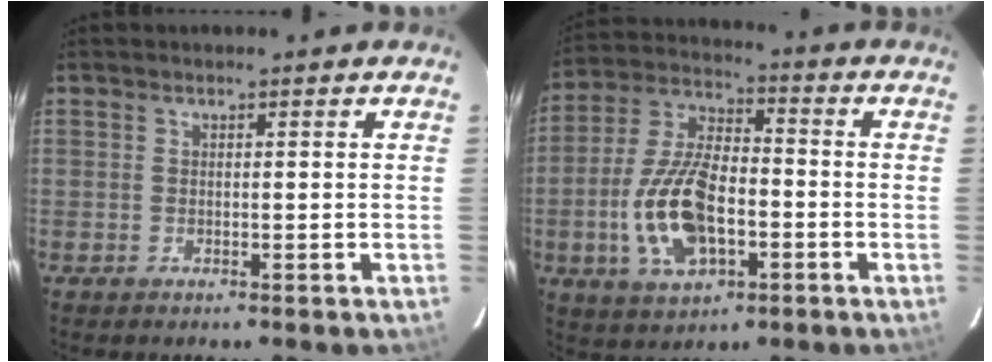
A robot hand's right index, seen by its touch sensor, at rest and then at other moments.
{"total": 15.7, "force": [-4.2, 7.9, 12.9], "torque": [-0.271, 0.005, -0.073]}